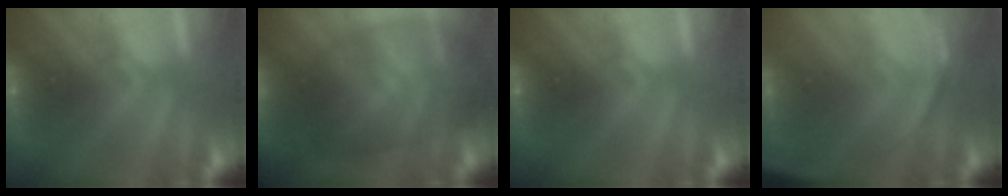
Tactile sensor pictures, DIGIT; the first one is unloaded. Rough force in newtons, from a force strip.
{"total": 10.6}
{"total": 0.0}
{"total": 2.8}